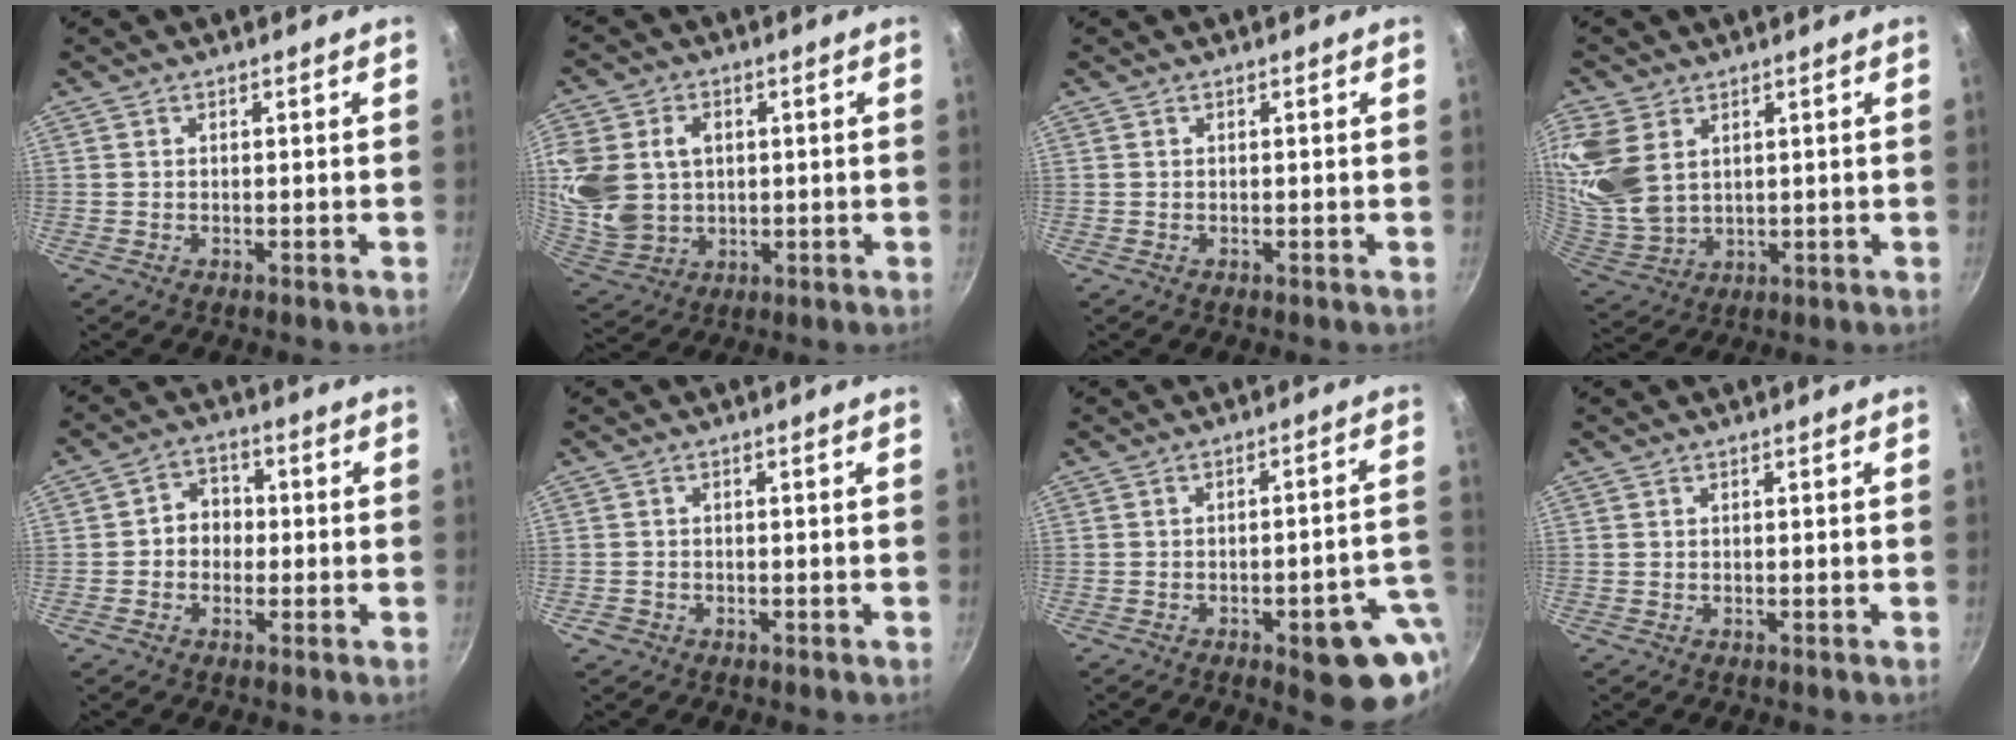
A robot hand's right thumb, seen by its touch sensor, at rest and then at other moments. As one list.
[{"total": 16.6, "force": [2.5, 12.9, 10.1], "torque": [-0.218, -0.004, 0.058]}, {"total": 0.0}, {"total": 14.1, "force": [5.3, 9.6, 8.9], "torque": [-0.191, -0.019, 0.121]}, {"total": 5.6, "force": [-0.5, 4.8, 2.9], "torque": [-0.009, 0.017, -0.018]}, {"total": 1.5, "force": [-0.9, 1.2, 0.3], "torque": [-0.007, 0.005, -0.012]}, {"total": 13.4, "force": [-4.9, 4.9, 11.5], "torque": [-0.090, 0.032, -0.056]}, {"total": 0.0}]